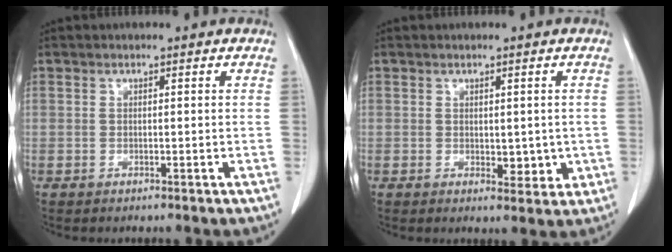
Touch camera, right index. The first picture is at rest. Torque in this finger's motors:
{"motor_torque": [0.28, 0.18, 0.15, 0.06]}